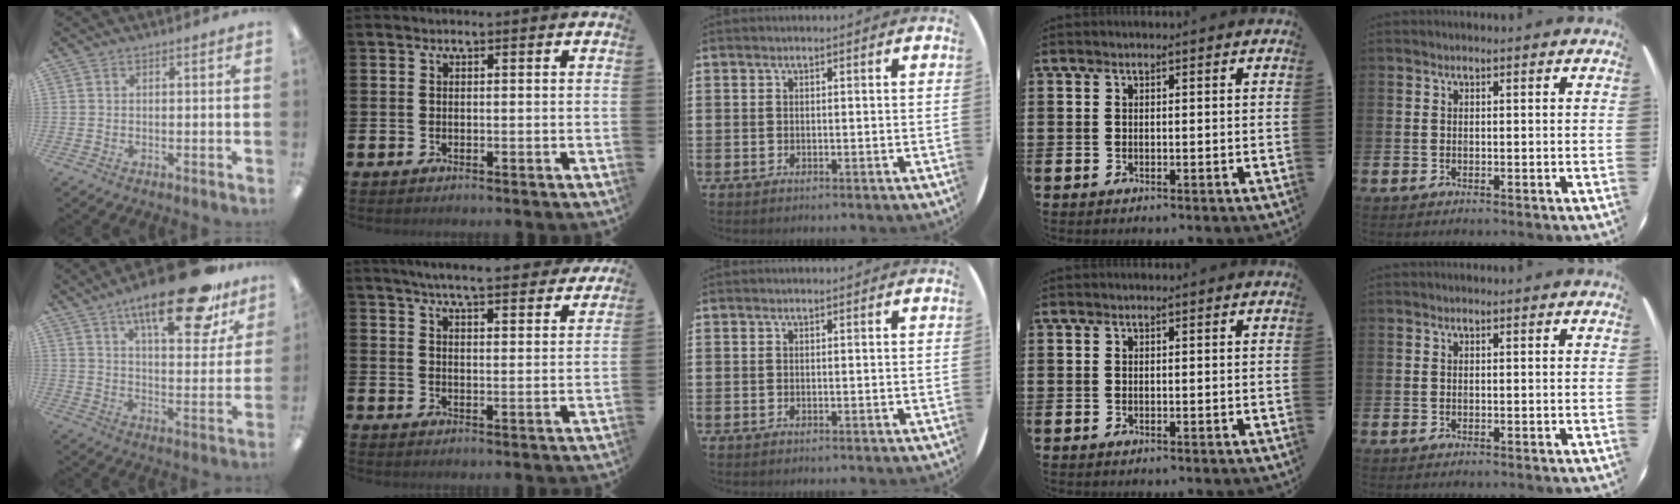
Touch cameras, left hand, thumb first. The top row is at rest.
{"thumb": {"total": 21.8, "force": [14.6, 7.0, 14.6], "torque": [-0.215, -0.081, 0.233]}, "index": {"total": 6.1, "force": [5.9, 0.4, 1.6], "torque": [-0.037, -0.032, 0.102]}}